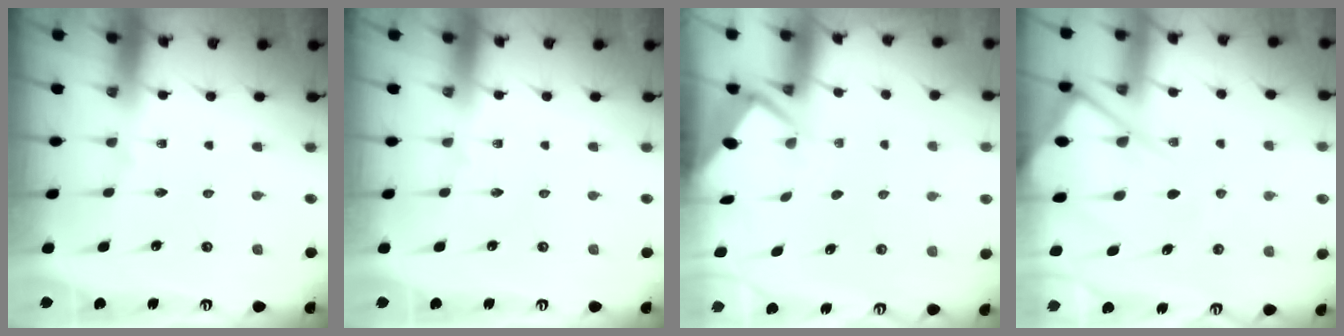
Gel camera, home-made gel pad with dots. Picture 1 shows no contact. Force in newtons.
{"total": 0.0}
{"total": 2.6, "press": 2.6, "slide": 0.3}
{"total": 10.9, "press": 10.8, "slide": 1.3}